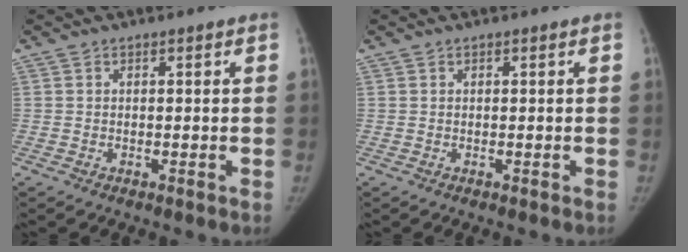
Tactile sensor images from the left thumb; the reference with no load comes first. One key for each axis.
{"total": 0.0}